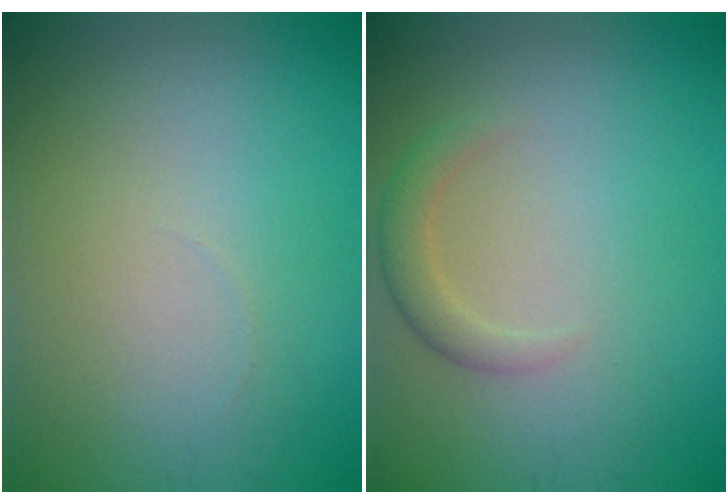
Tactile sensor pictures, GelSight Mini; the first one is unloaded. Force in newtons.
{"total": 1.9, "press": 1.9, "slide": 0.1}